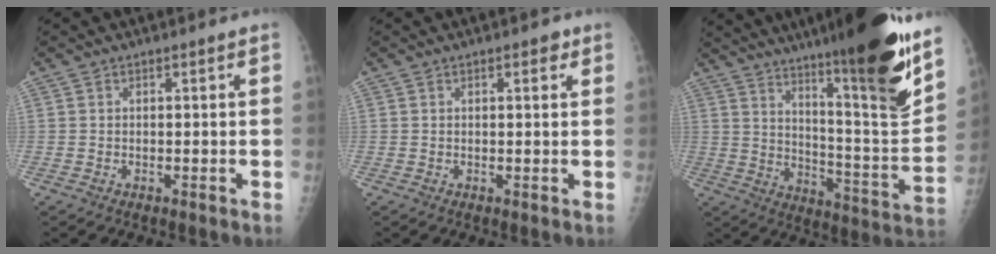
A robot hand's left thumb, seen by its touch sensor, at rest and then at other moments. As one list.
[{"total": 1.9, "force": [0.8, 0.9, 1.4], "torque": [-0.012, 0.000, 0.008]}, {"total": 26.4, "force": [17.5, 2.9, 19.6], "torque": [-0.275, -0.091, 0.266]}]